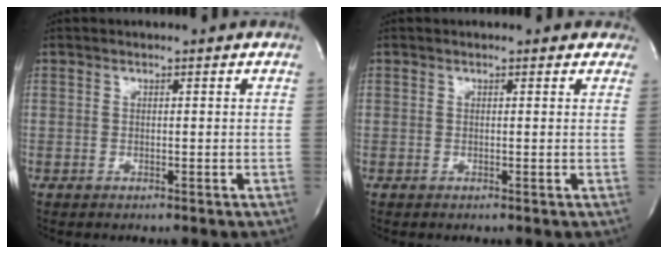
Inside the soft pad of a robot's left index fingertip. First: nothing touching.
{"total": 1.9, "force": [1.4, 1.3, 0.4], "torque": [0.005, 0.002, 0.003]}